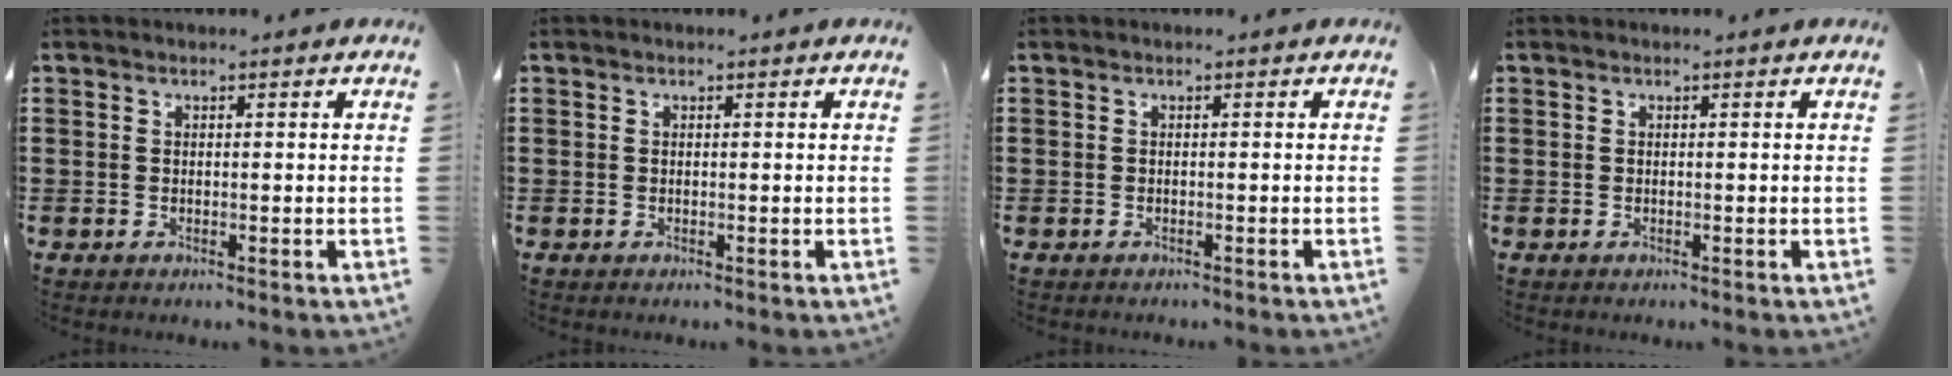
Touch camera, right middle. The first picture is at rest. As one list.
[{"total": 0.0}, {"total": 0.0}, {"total": 0.0}]